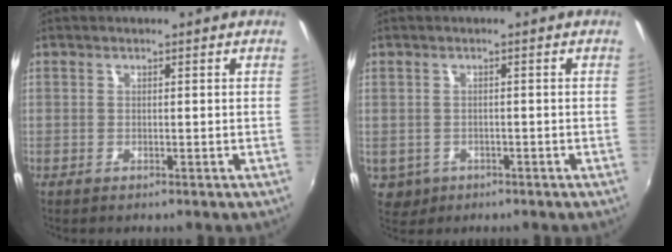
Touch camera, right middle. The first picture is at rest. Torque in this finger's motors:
{"motor_torque": [0.23, -0.40, 0.00, 0.00]}